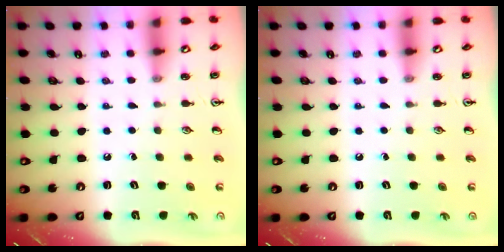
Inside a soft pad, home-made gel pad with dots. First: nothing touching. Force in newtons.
{"total": 0.0}